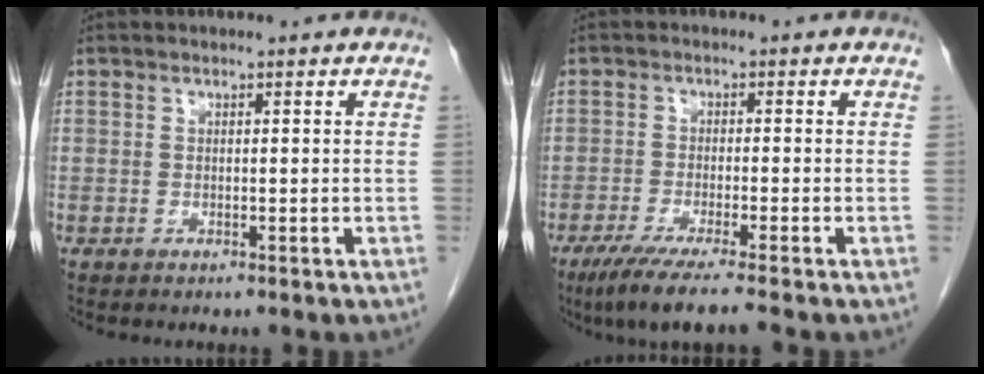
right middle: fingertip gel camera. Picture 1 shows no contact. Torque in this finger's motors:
{"motor_torque": [0.06, -0.03, 0.07, 0.07]}